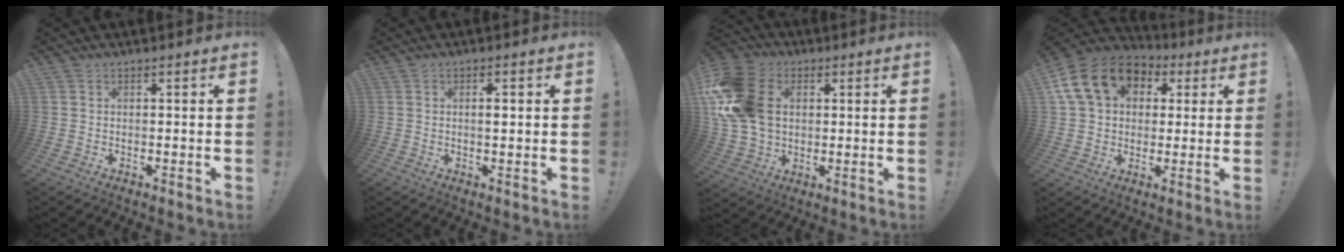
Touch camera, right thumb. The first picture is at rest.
{"total": 1.6, "force": [0.3, 0.3, 1.5], "torque": [-0.018, -0.004, 0.000]}
{"total": 20.1, "force": [3.5, 14.9, 13.0], "torque": [-0.243, 0.000, 0.072]}
{"total": 18.1, "force": [5.9, 13.5, 10.5], "torque": [-0.172, -0.002, 0.114]}